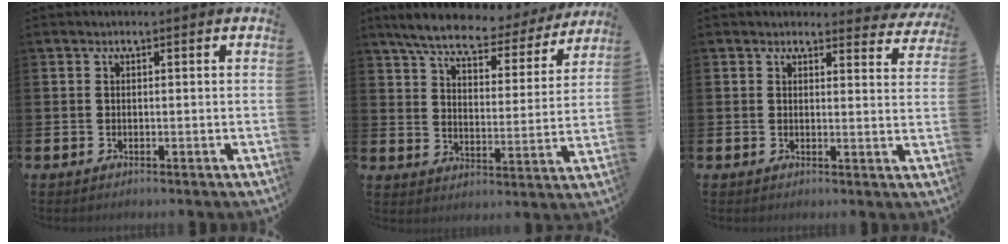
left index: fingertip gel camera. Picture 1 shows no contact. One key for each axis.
{"total": 7.6, "fx": 6.8, "fy": 1.5, "fz": 3.0, "tx": -0.085, "ty": -0.046, "tz": 0.113}
{"total": 2.3, "fx": 2.2, "fy": 0.6, "fz": 0.1, "tx": 0.000, "ty": -0.015, "tz": 0.037}